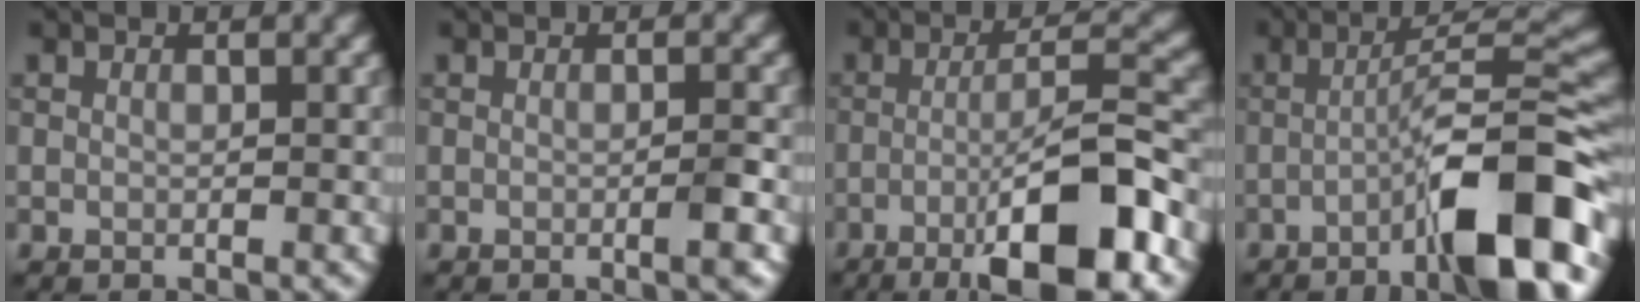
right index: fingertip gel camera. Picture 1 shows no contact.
{"total": 1.4, "force": [-0.4, 0.1, 1.3], "torque": [-0.018, 0.003, -0.011]}
{"total": 10.4, "force": [-5.1, 1.9, 8.8], "torque": [-0.128, 0.015, -0.091]}
{"total": 10.5, "force": [-5.0, 1.7, 9.0], "torque": [-0.123, 0.025, -0.086]}